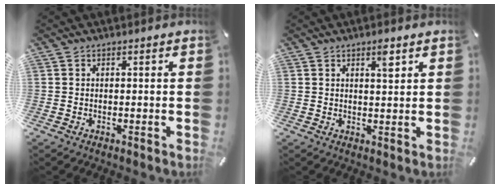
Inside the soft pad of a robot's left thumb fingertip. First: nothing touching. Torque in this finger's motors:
{"motor_torque": [0.44, 0.37, 0.18, -0.26, 0.19]}